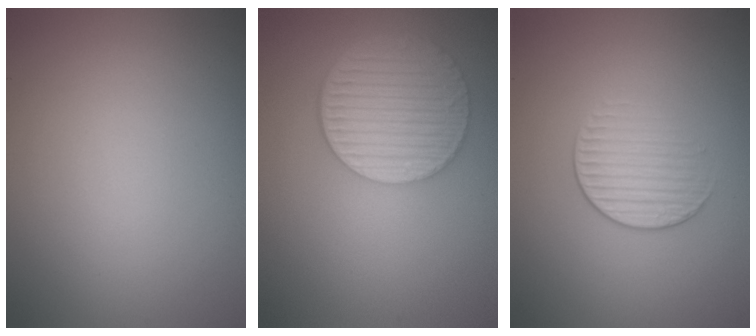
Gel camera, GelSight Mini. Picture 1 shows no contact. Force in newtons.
{"total": 6.1, "press": 4.8, "slide": 3.8}
{"total": 1.7, "press": 1.1, "slide": 1.3}